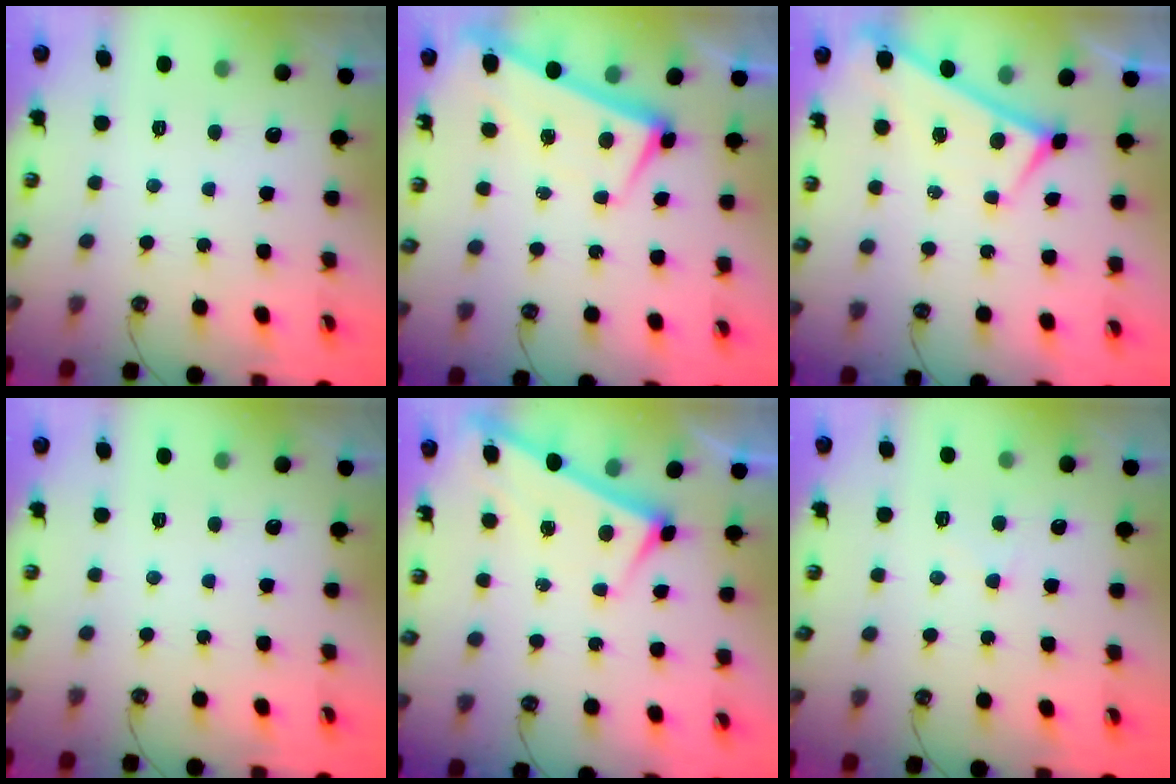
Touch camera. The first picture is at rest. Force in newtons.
{"total": 1.6, "press": 0.5, "slide": 1.5}
{"total": 0.0}
{"total": 0.0}
{"total": 2.9, "press": 2.9, "slide": 0.1}
{"total": 1.3, "press": 1.2, "slide": 0.5}